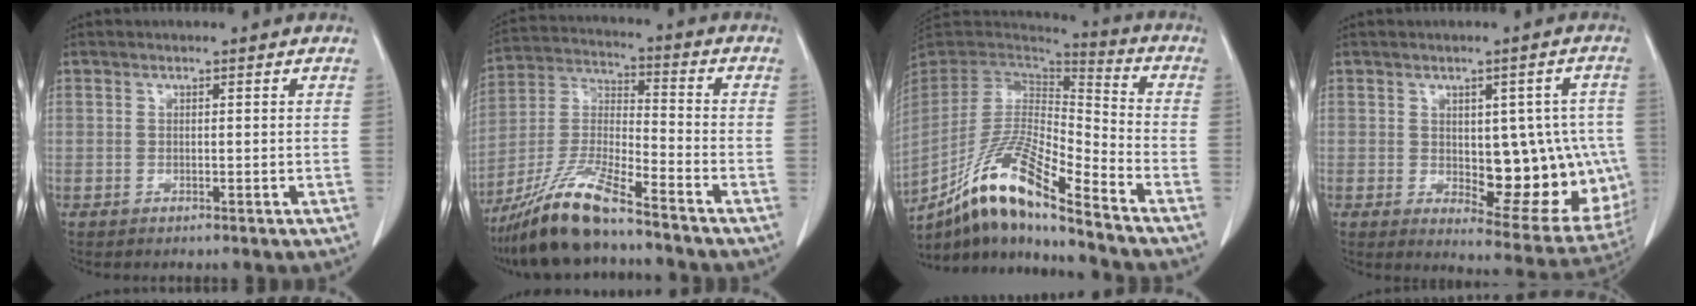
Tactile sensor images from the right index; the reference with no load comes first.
{"total": 13.7, "force": [-10.8, 1.2, 8.5], "torque": [-0.179, -0.017, -0.201]}
{"total": 17.6, "force": [-12.4, 1.5, 12.4], "torque": [-0.243, -0.010, -0.226]}
{"total": 15.0, "force": [-0.8, 6.8, 13.3], "torque": [-0.141, 0.008, 0.012]}